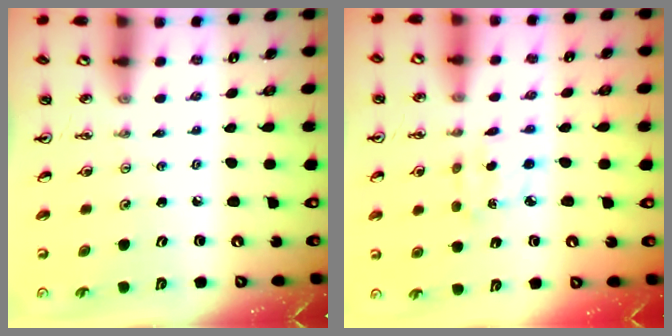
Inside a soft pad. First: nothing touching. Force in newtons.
{"total": 2.8, "press": 2.8, "slide": 0.4}